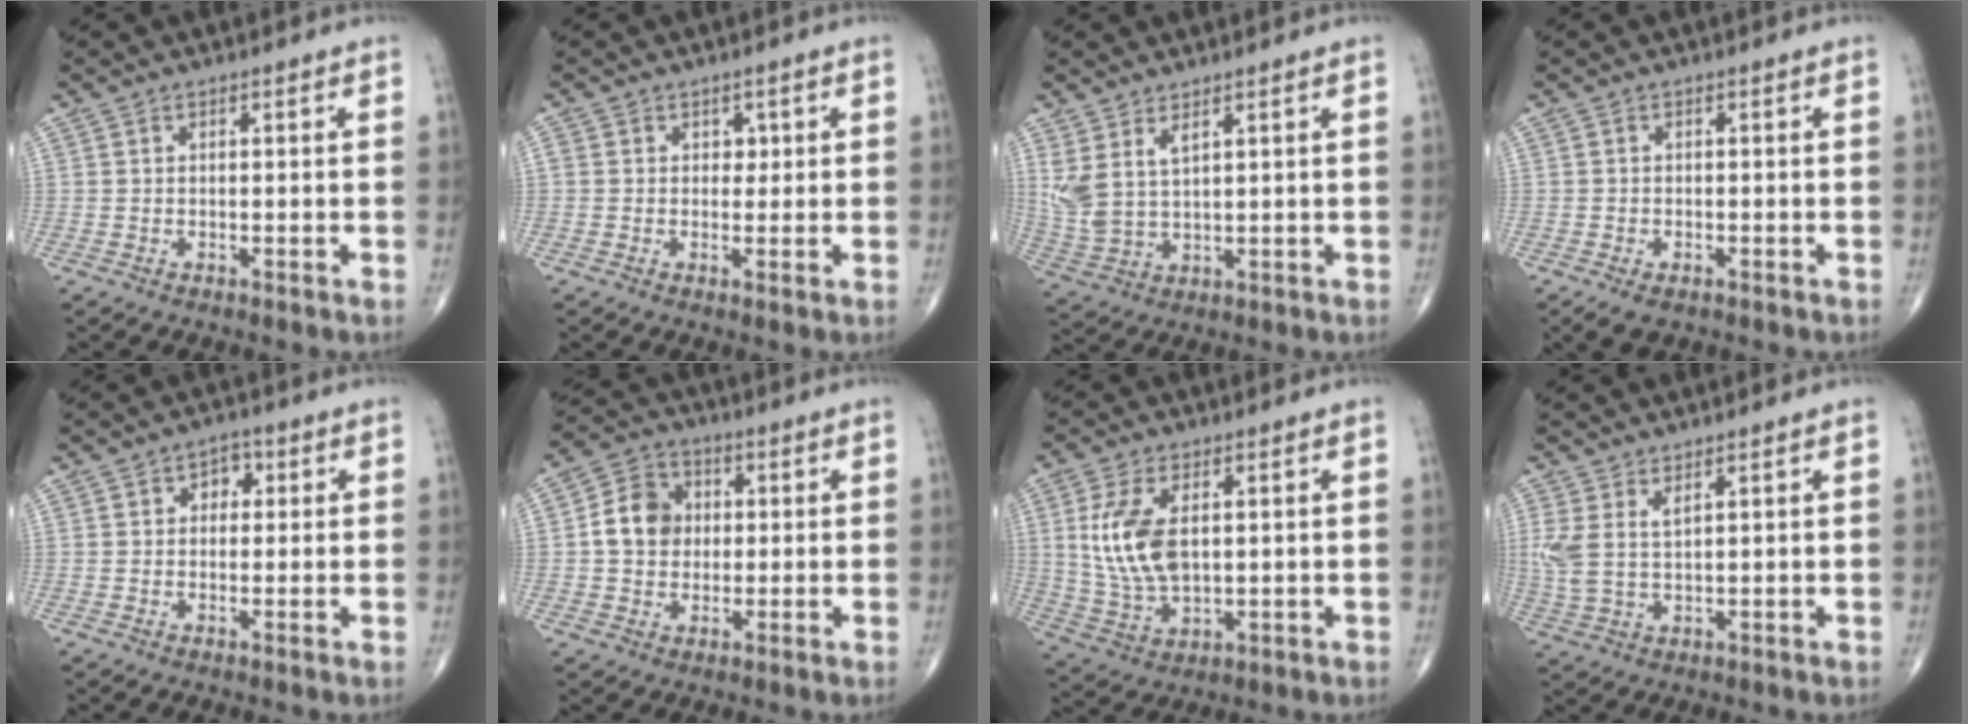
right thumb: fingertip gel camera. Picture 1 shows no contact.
{"total": 2.3, "force": [0.4, 2.0, 1.2], "torque": [0.005, 0.001, 0.003]}
{"total": 6.8, "force": [3.3, 3.1, 5.1], "torque": [-0.112, -0.013, 0.079]}
{"total": 3.5, "force": [-2.0, 1.9, 2.1], "torque": [-0.036, -0.002, -0.027]}
{"total": 3.0, "force": [0.6, 2.4, 1.7], "torque": [-0.001, 0.005, 0.001]}
{"total": 8.6, "force": [0.5, 7.3, 4.6], "torque": [-0.061, 0.015, -0.001]}
{"total": 11.5, "force": [2.0, 6.2, 9.4], "torque": [-0.192, -0.009, 0.047]}
{"total": 5.1, "force": [2.3, 1.9, 4.1], "torque": [-0.106, -0.006, 0.056]}